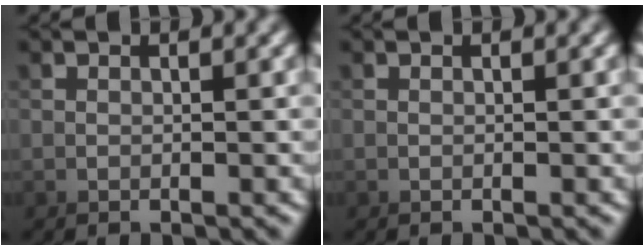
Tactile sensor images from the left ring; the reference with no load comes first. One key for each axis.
{"total": 0.0}